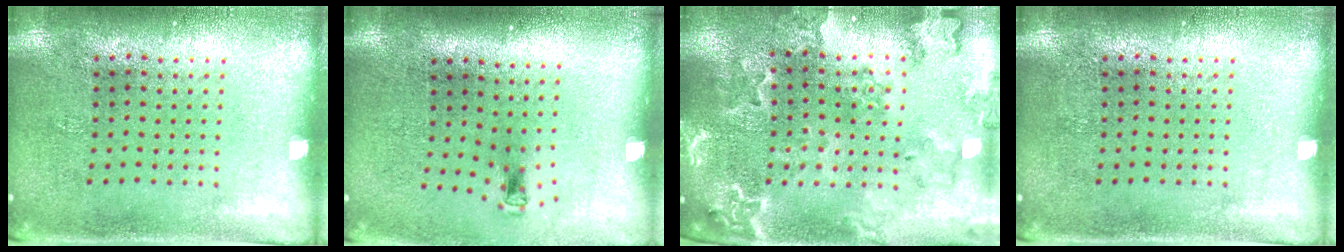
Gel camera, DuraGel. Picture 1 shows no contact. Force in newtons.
{"total": 0.6, "press": 0.3, "slide": 0.5}
{"total": 1.9, "press": 1.9, "slide": 0.3}
{"total": 0.0}